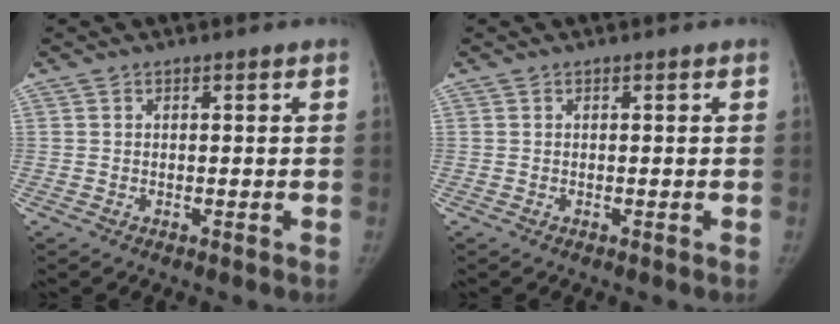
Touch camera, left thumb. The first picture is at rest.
{"total": 0.0}